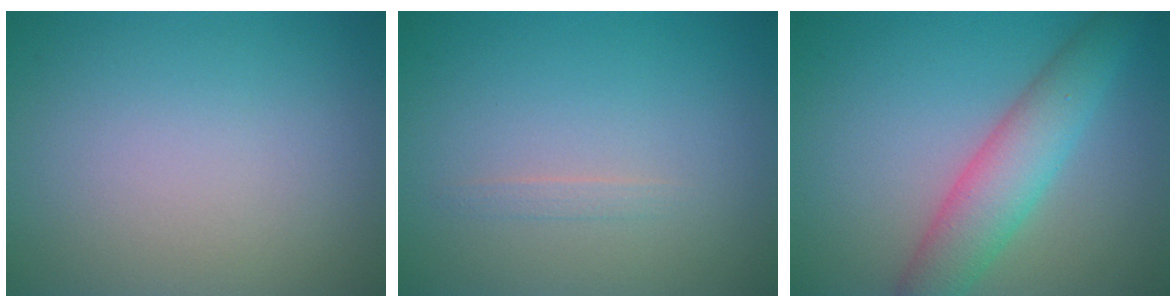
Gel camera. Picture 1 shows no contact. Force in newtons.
{"total": 0.7, "press": 0.7, "slide": 0.1}
{"total": 5.1, "press": 5.1, "slide": 0.2}